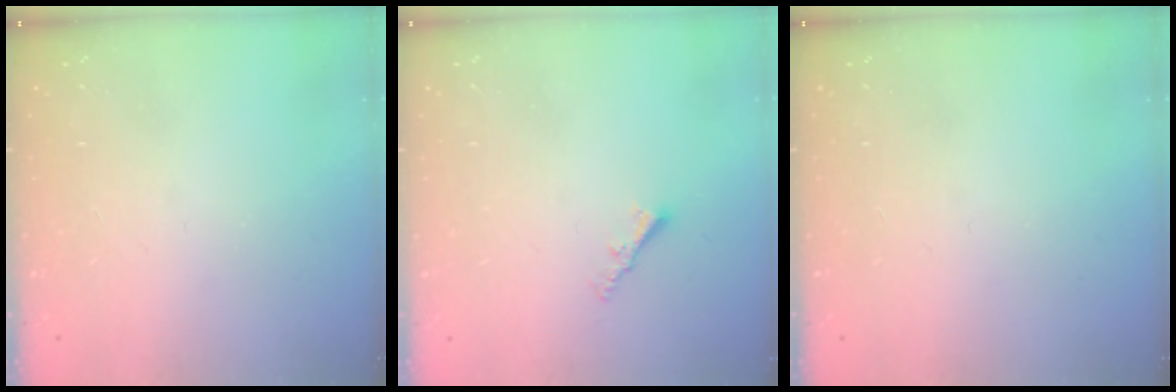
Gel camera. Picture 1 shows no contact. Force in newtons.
{"total": 2.0, "press": 2.0, "slide": 0.3}
{"total": 0.0}